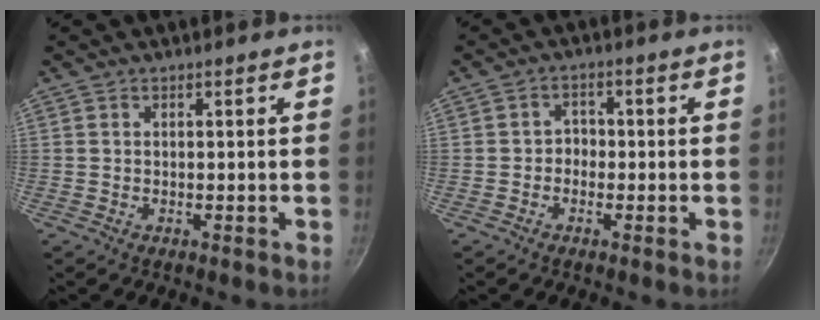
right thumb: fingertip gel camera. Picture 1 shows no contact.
{"total": 2.5, "force": [-0.8, 2.1, 1.0], "torque": [0.003, 0.013, -0.018]}